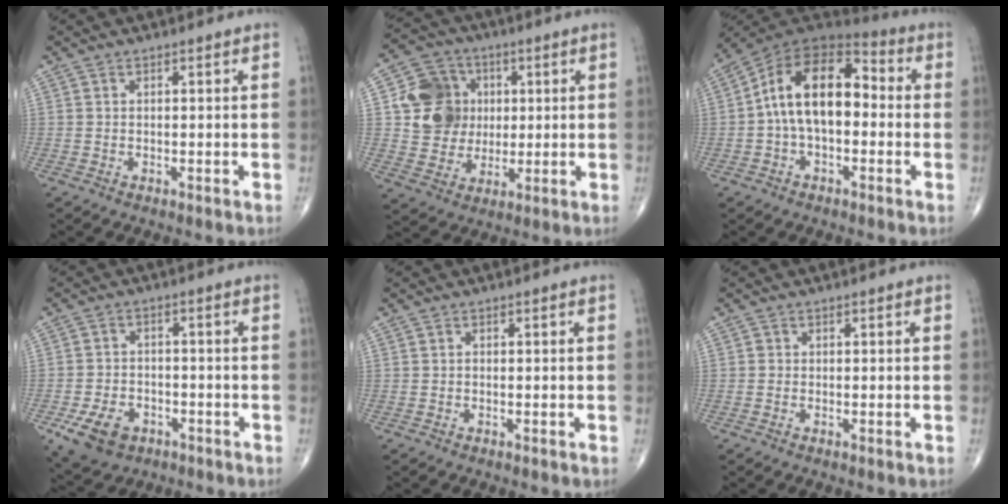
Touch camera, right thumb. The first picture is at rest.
{"total": 12.4, "force": [2.1, 11.0, 5.2], "torque": [-0.054, 0.002, 0.041]}
{"total": 16.0, "force": [-0.1, 9.4, 12.9], "torque": [-0.198, 0.049, -0.015]}
{"total": 8.6, "force": [-4.1, 6.0, 4.6], "torque": [-0.075, 0.018, -0.063]}
{"total": 0.0}
{"total": 0.5, "force": [-0.1, 0.5, 0.1], "torque": [0.002, 0.003, -0.002]}